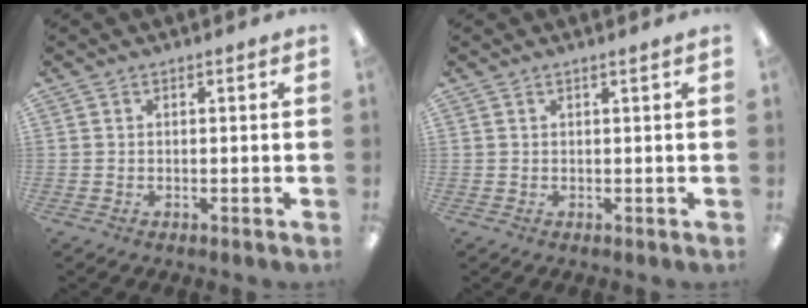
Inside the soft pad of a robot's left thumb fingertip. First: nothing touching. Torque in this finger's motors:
{"motor_torque": [-0.05, -0.16, 0.05, -0.05, 0.02]}